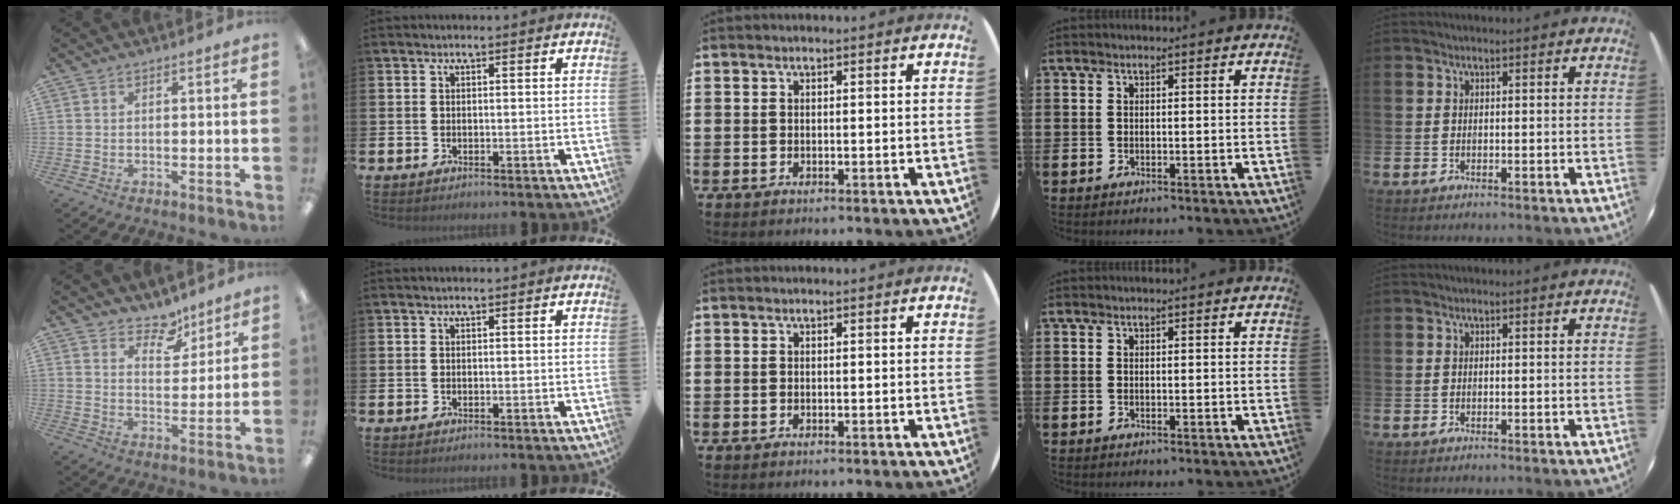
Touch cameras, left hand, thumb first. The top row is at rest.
{"thumb": {"total": 7.2, "force": [6.1, 3.6, 1.5], "torque": [-0.014, -0.046, 0.109]}}